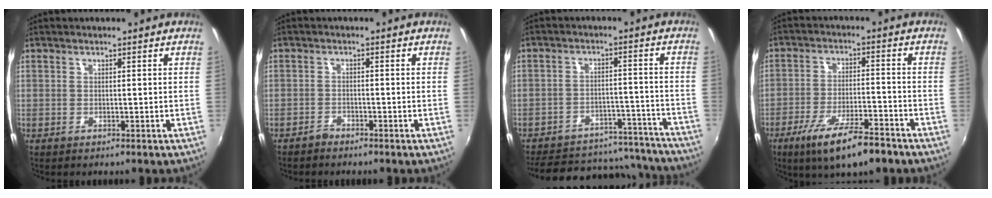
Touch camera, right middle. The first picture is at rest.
{"total": 1.7, "force": [-1.6, 0.5, 0.1], "torque": [-0.007, -0.002, -0.033]}
{"total": 21.1, "force": [-18.0, 8.7, 6.5], "torque": [-0.137, 0.054, -0.208]}
{"total": 12.5, "force": [-8.5, 2.8, 8.6], "torque": [-0.174, -0.029, -0.144]}